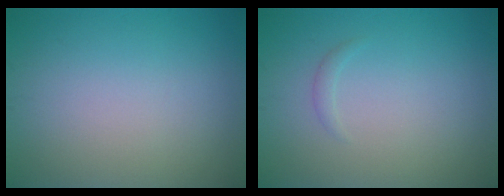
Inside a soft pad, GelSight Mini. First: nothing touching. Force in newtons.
{"total": 0.6, "press": 0.6, "slide": 0.1}